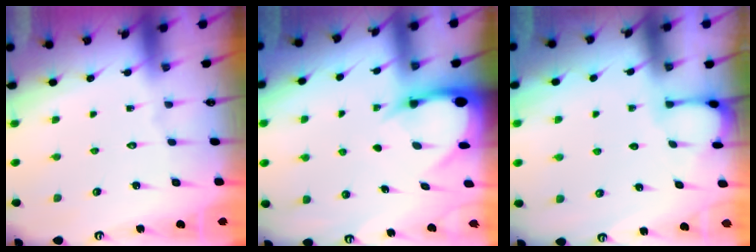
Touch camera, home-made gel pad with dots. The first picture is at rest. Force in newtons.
{"total": 3.7, "press": 3.6, "slide": 0.6}
{"total": 1.7, "press": 1.7, "slide": 0.1}